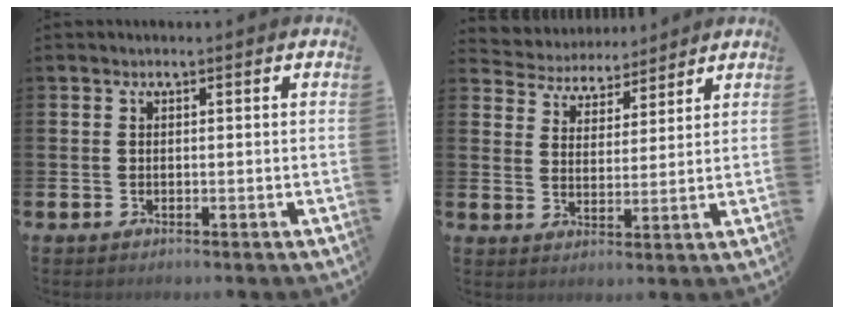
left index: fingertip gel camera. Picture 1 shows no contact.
{"total": 4.6, "force": [4.3, 1.5, -0.7], "torque": [-0.013, -0.030, 0.075]}